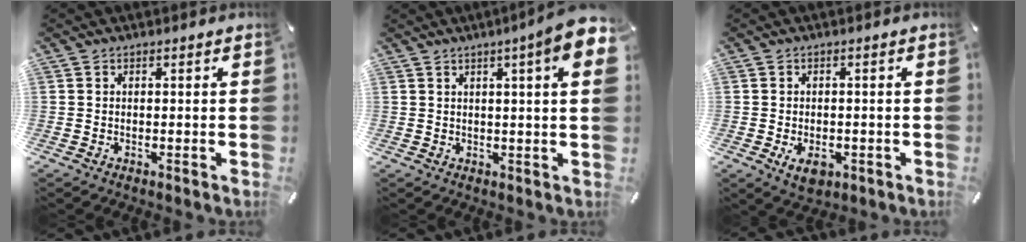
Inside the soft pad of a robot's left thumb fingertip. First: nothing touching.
{"total": 8.5, "force": [3.8, 0.6, 7.6], "torque": [-0.113, -0.017, 0.057]}
{"total": 4.4, "force": [-1.6, 2.8, 2.9], "torque": [-0.053, 0.002, -0.030]}